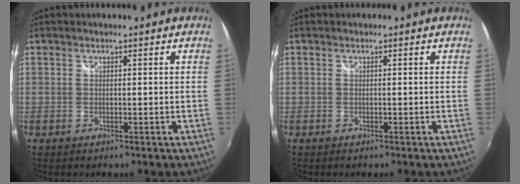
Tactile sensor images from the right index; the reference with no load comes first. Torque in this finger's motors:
{"motor_torque": [0.17, -0.09, -0.02, 0.00]}